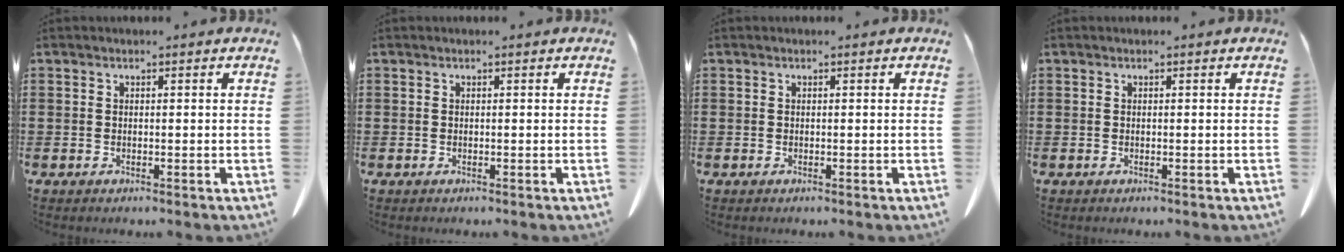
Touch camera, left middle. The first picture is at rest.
{"total": 0.0}
{"total": 0.0}
{"total": 0.0}